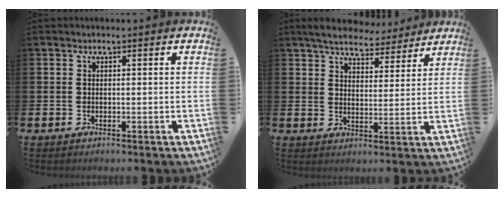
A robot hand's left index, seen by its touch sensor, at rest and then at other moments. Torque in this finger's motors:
{"motor_torque": [1.20, -0.94, 0.23, 0.13]}